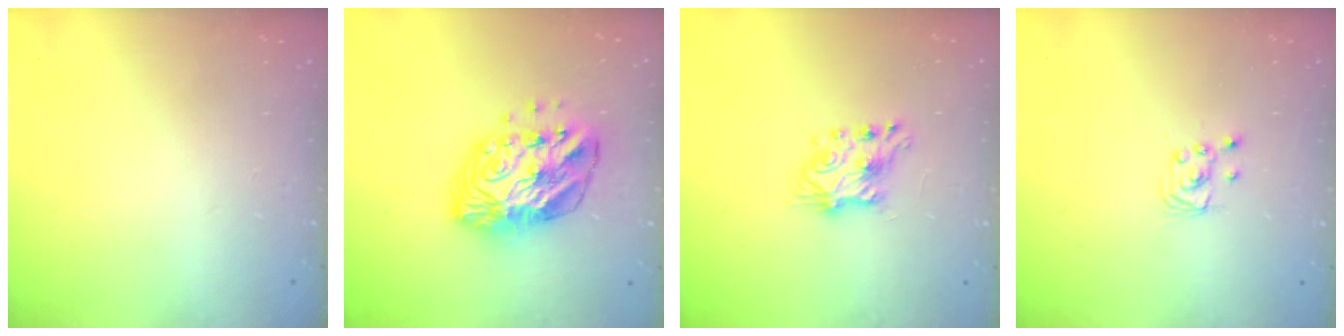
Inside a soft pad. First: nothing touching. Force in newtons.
{"total": 14.1, "press": 14.0, "slide": 1.1}
{"total": 7.6, "press": 7.6, "slide": 0.7}
{"total": 2.4, "press": 2.4, "slide": 0.2}